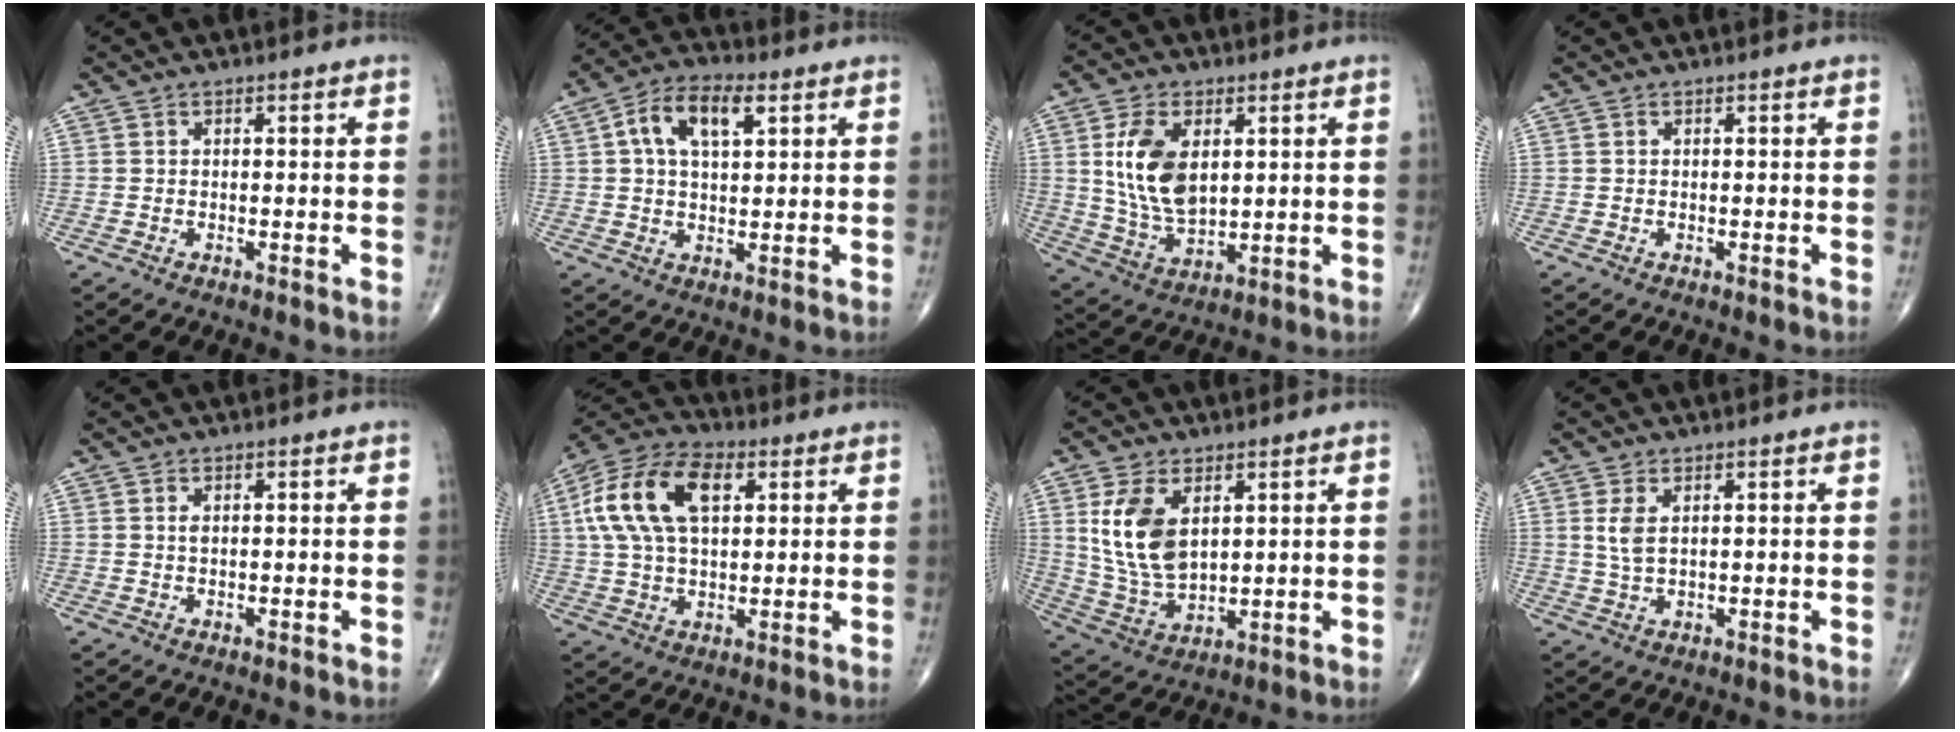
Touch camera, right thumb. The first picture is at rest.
{"total": 10.1, "force": [3.5, 5.4, 7.9], "torque": [-0.133, 0.014, 0.055]}
{"total": 12.9, "force": [2.9, 7.6, 10.0], "torque": [-0.180, -0.016, 0.063]}
{"total": 0.0}
{"total": 0.8, "force": [0.2, 0.4, 0.7], "torque": [-0.013, 0.002, 0.006]}
{"total": 16.9, "force": [4.8, 9.6, 13.0], "torque": [-0.244, 0.016, 0.081]}
{"total": 12.6, "force": [3.7, 7.3, 9.5], "torque": [-0.180, -0.016, 0.086]}
{"total": 3.7, "force": [1.1, 1.8, 3.0], "torque": [-0.064, -0.003, 0.031]}